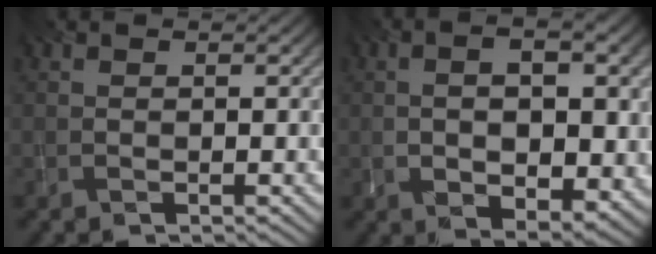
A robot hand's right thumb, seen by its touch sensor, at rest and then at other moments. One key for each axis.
{"total": 9.1, "fx": -0.3, "fy": 4.6, "fz": 7.9, "tx": -0.107, "ty": -0.001, "tz": 0.003}